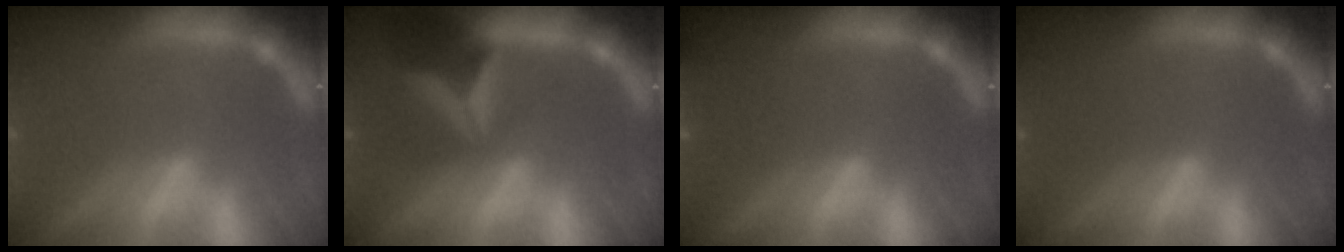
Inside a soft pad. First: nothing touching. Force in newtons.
{"total": 6.0}
{"total": 4.4}
{"total": 0.0}